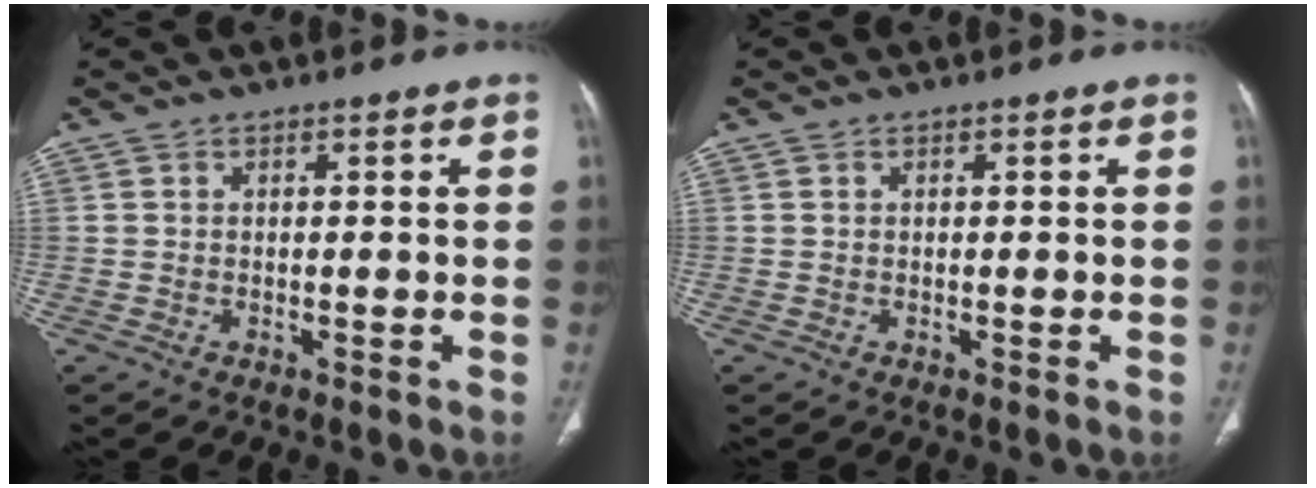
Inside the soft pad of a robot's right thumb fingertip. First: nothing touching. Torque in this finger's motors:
{"motor_torque": [0.19, 0.13, 0.10, -0.03, 0.07]}